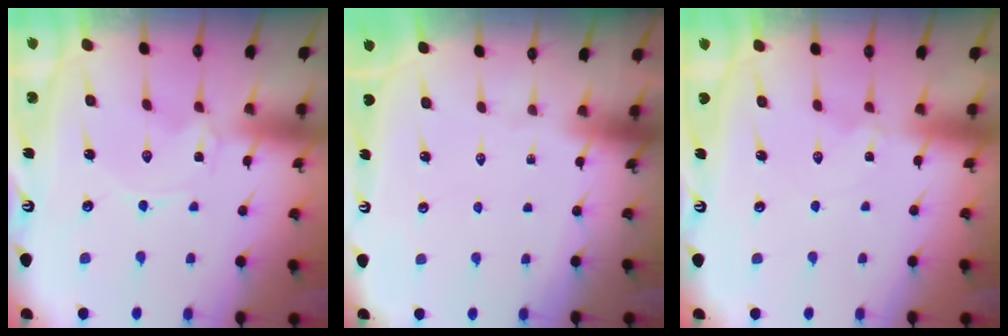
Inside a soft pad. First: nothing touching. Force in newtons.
{"total": 0.0}
{"total": 0.8, "press": 0.7, "slide": 0.3}